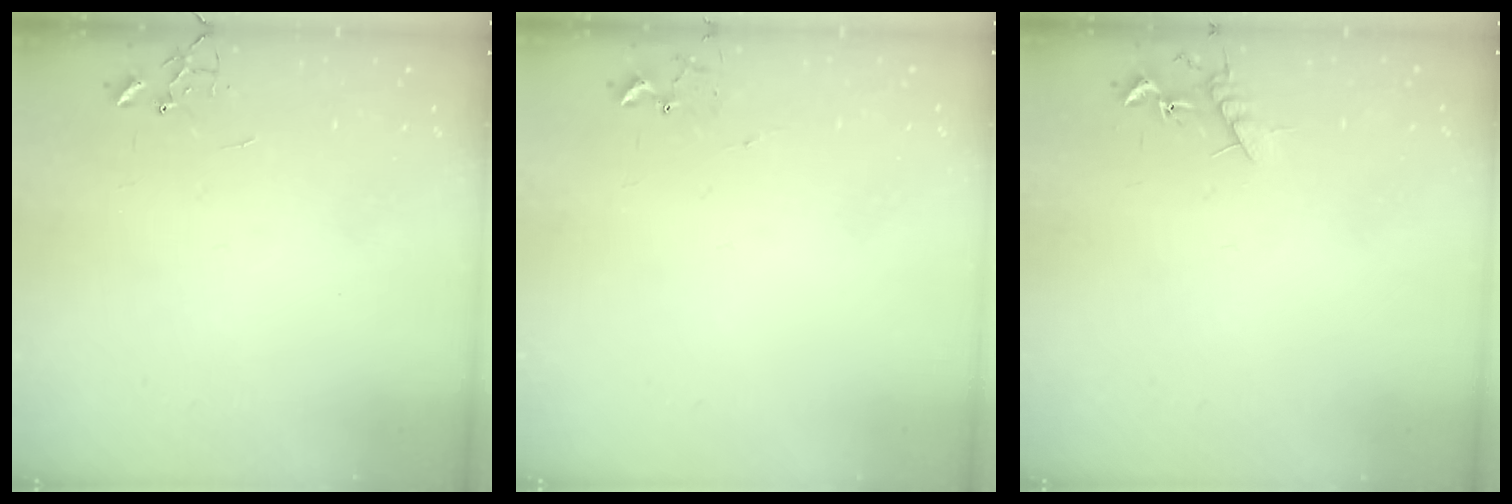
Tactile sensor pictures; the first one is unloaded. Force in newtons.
{"total": 5.4, "press": 5.4, "slide": 0.7}
{"total": 7.0, "press": 6.9, "slide": 0.6}